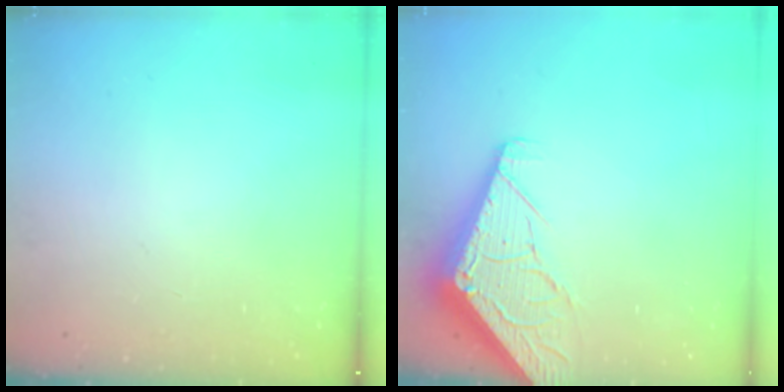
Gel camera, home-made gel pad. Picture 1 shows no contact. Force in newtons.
{"total": 6.5, "press": 6.5, "slide": 0.7}